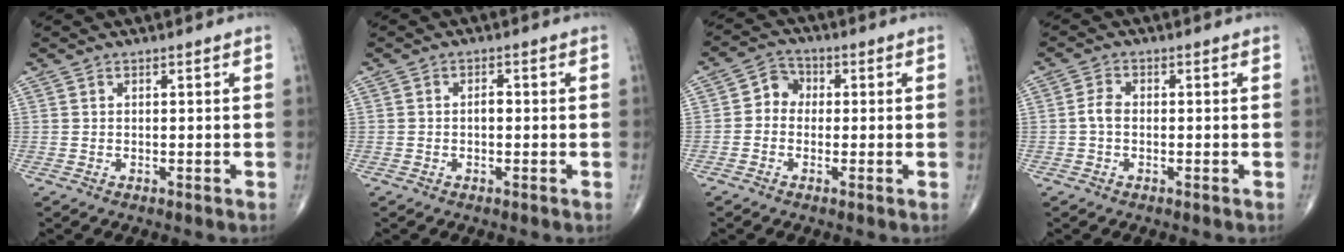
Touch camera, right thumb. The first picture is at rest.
{"total": 1.6, "force": [-0.2, 0.9, 1.2], "torque": [-0.015, 0.004, -0.007]}
{"total": 4.6, "force": [-0.3, 4.0, 2.3], "torque": [-0.018, 0.018, -0.019]}
{"total": 2.5, "force": [-0.4, 1.6, 1.8], "torque": [-0.035, 0.007, -0.015]}